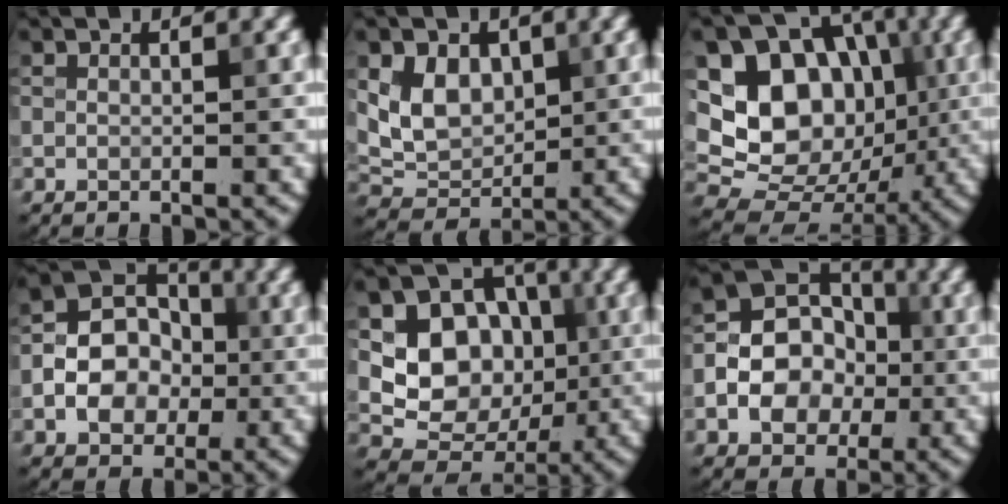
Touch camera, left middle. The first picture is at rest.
{"total": 4.5, "force": [1.1, 3.5, 2.6], "torque": [-0.051, -0.008, 0.022]}
{"total": 13.5, "force": [1.6, 11.0, 7.6], "torque": [-0.132, 0.018, 0.018]}
{"total": 6.2, "force": [-1.2, 4.9, 3.6], "torque": [-0.044, -0.001, -0.030]}
{"total": 8.5, "force": [0.7, 7.1, 4.5], "torque": [-0.066, -0.008, 0.005]}
{"total": 7.6, "force": [-1.4, 6.1, 4.3], "torque": [-0.055, -0.003, -0.038]}